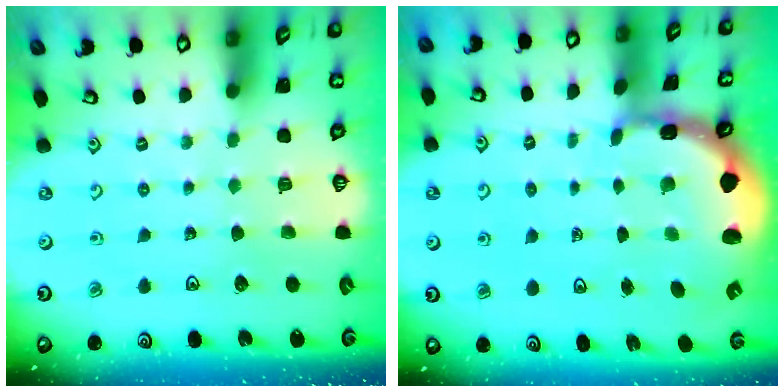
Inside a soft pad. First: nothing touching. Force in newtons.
{"total": 2.1, "press": 1.9, "slide": 1.0}